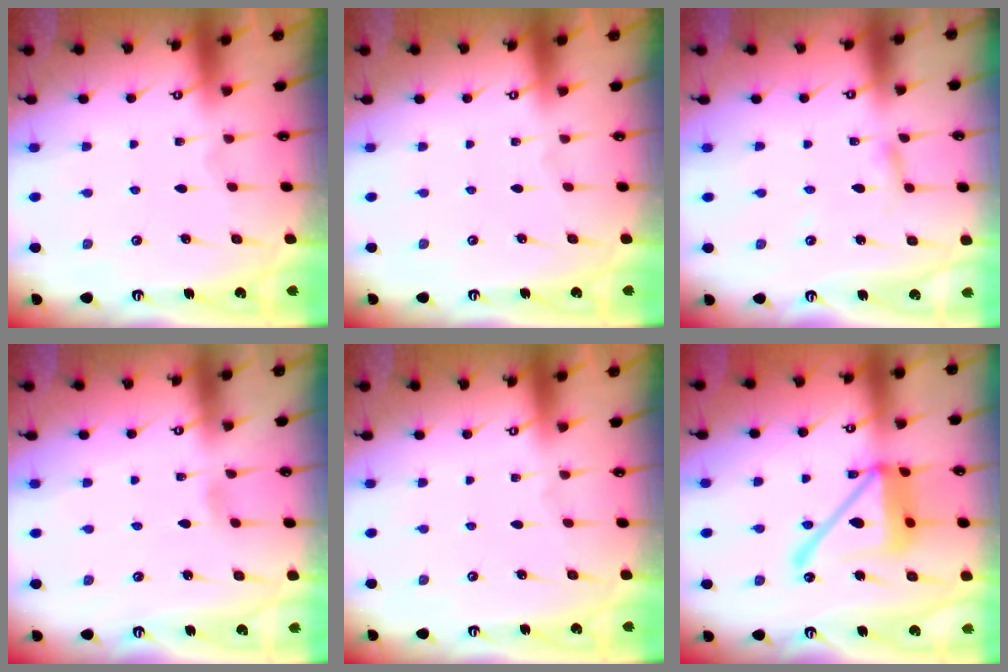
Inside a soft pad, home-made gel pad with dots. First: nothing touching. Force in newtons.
{"total": 0.0}
{"total": 2.4, "press": 2.4, "slide": 0.2}
{"total": 2.9, "press": 2.8, "slide": 0.3}
{"total": 0.0}
{"total": 21.2, "press": 21.1, "slide": 2.0}